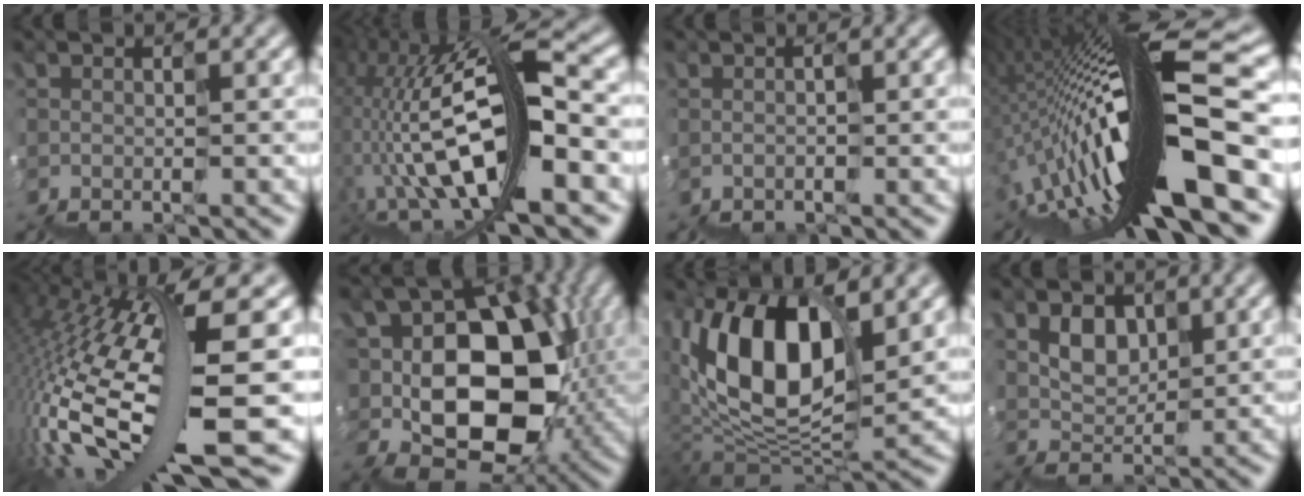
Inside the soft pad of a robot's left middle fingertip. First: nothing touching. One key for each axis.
{"total": 13.1, "fx": -2.9, "fy": 5.1, "fz": 11.7, "tx": -0.258, "ty": 0.027, "tz": -0.046}
{"total": 0.0}
{"total": 14.4, "fx": -3.2, "fy": 3.1, "fz": 13.7, "tx": -0.259, "ty": 0.052, "tz": -0.064}
{"total": 15.4, "fx": -2.1, "fy": 3.4, "fz": 14.9, "tx": -0.319, "ty": -0.015, "tz": -0.015}
{"total": 11.0, "fx": -0.1, "fy": 8.8, "fz": 6.6, "tx": -0.089, "ty": 0.016, "tz": -0.007}
{"total": 10.1, "fx": 4.2, "fy": 5.1, "fz": 7.7, "tx": -0.149, "ty": 0.019, "tz": 0.077}
{"total": 2.3, "fx": 1.7, "fy": 1.1, "fz": -1.1, "tx": 0.006, "ty": 0.015, "tz": 0.035}